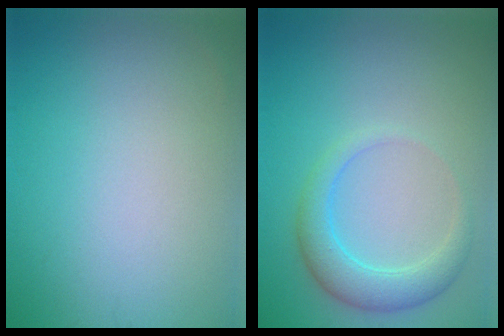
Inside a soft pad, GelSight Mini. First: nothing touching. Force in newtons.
{"total": 3.5, "press": 3.5, "slide": 0.1}